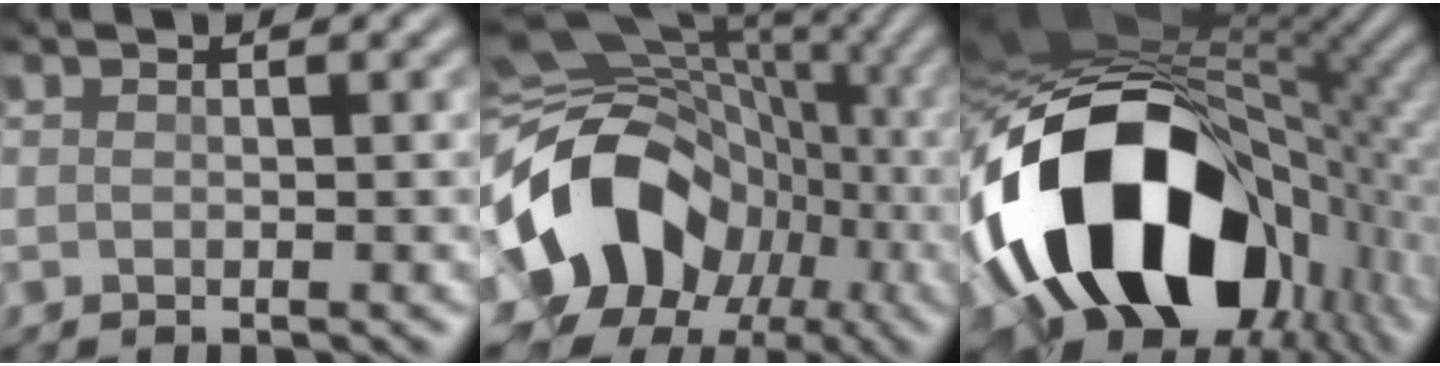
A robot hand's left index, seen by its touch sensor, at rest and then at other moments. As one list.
[{"total": 14.9, "force": [-4.7, 11.6, 8.1], "torque": [-0.159, -0.006, -0.086]}, {"total": 18.4, "force": [-4.9, 11.4, 13.6], "torque": [-0.253, -0.014, -0.075]}]